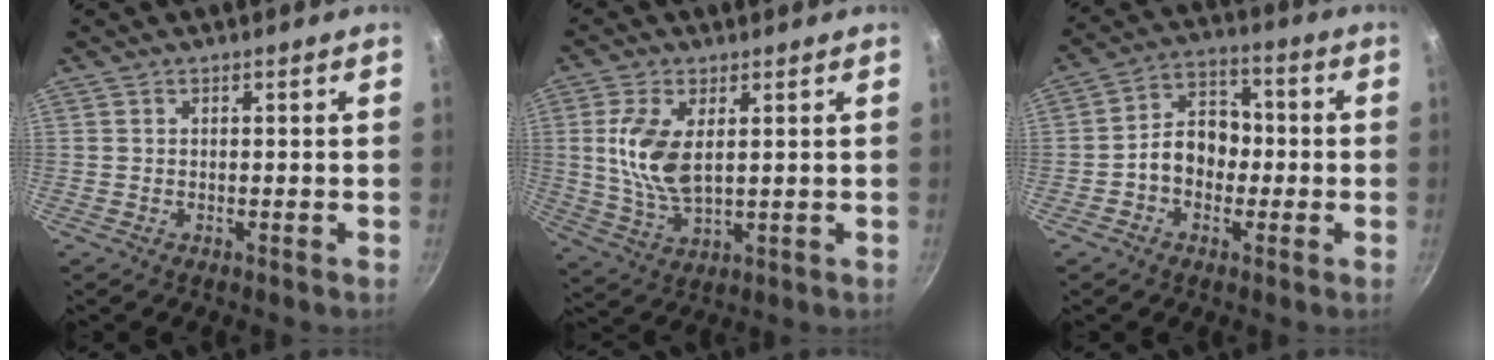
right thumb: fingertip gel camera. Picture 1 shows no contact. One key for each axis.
{"total": 10.2, "fx": 2.0, "fy": 5.2, "fz": 8.5, "tx": -0.172, "ty": -0.011, "tz": 0.044}
{"total": 9.2, "fx": -1.4, "fy": 7.0, "fz": 5.7, "tx": -0.047, "ty": 0.034, "tz": -0.037}